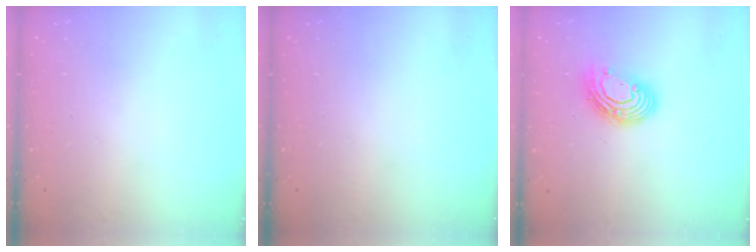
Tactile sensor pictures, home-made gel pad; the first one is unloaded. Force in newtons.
{"total": 0.0}
{"total": 11.9, "press": 11.9, "slide": 1.0}